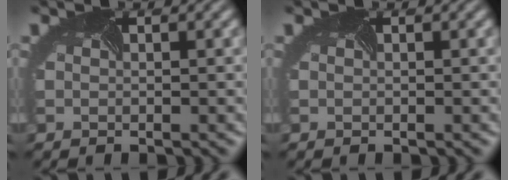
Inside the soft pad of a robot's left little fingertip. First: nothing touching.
{"total": 0.0}